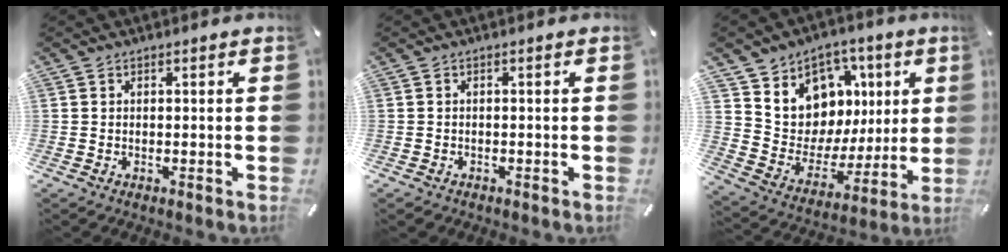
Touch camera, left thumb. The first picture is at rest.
{"total": 0.8, "force": [-0.6, 0.5, 0.2], "torque": [-0.004, 0.001, -0.013]}
{"total": 10.9, "force": [3.7, 10.1, 1.6], "torque": [-0.023, -0.052, 0.079]}